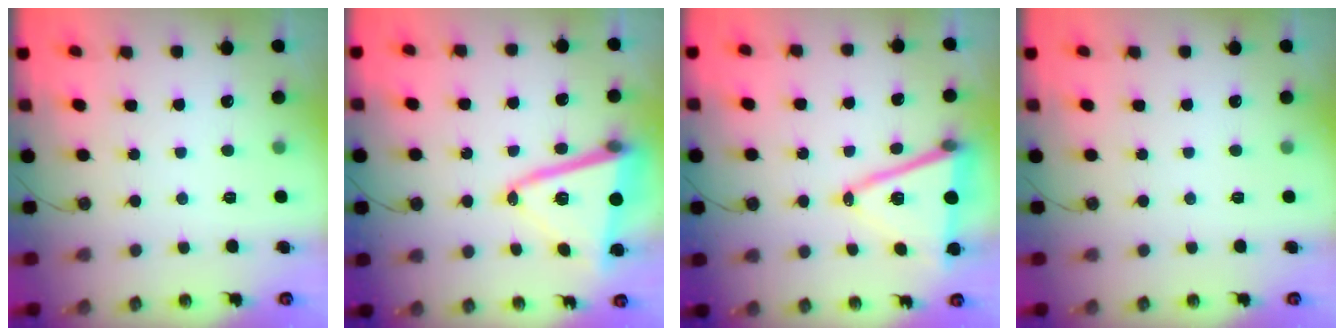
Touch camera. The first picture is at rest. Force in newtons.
{"total": 14.6, "press": 14.4, "slide": 2.3}
{"total": 14.2, "press": 13.7, "slide": 3.8}
{"total": 0.0}